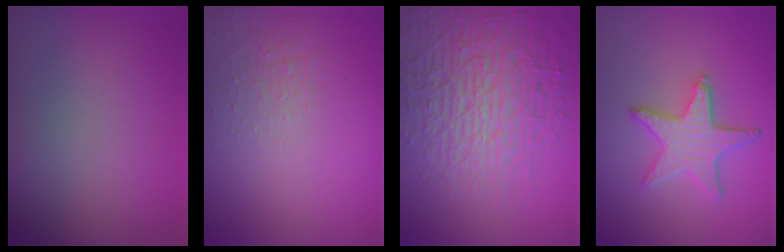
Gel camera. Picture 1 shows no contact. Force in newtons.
{"total": 1.3, "press": 0.4, "slide": 1.2}
{"total": 7.3, "press": 7.1, "slide": 1.8}
{"total": 4.4, "press": 3.7, "slide": 2.4}